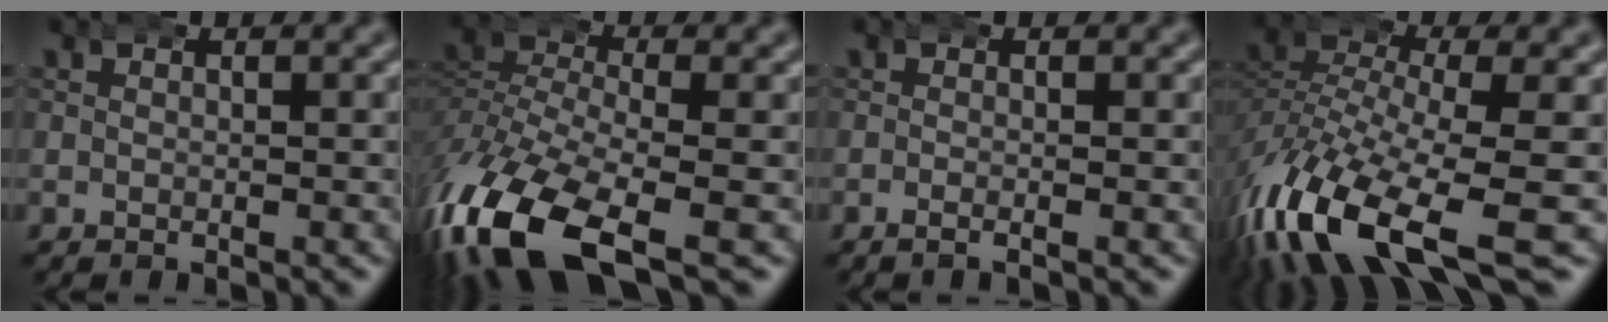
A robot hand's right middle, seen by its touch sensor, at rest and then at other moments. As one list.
[{"total": 10.5, "force": [-5.0, 5.5, 7.4], "torque": [-0.182, -0.050, -0.058]}, {"total": 0.8, "force": [-0.5, -0.2, 0.6], "torque": [-0.014, 0.000, -0.011]}, {"total": 10.3, "force": [-5.2, 4.5, 7.6], "torque": [-0.169, -0.042, -0.066]}]